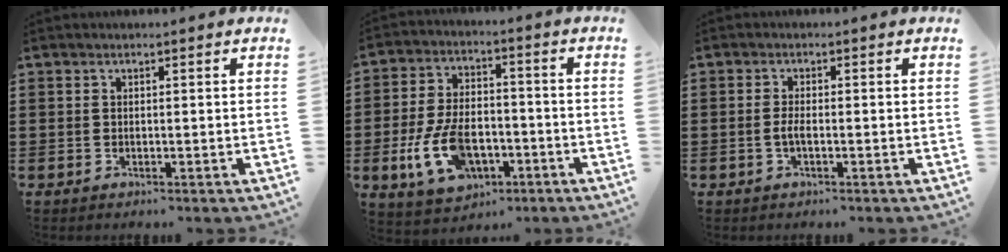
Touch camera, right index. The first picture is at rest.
{"total": 10.4, "force": [-3.5, 6.0, 7.8], "torque": [-0.180, -0.001, -0.064]}
{"total": 2.0, "force": [-0.6, 0.4, 1.9], "torque": [-0.043, -0.003, -0.013]}